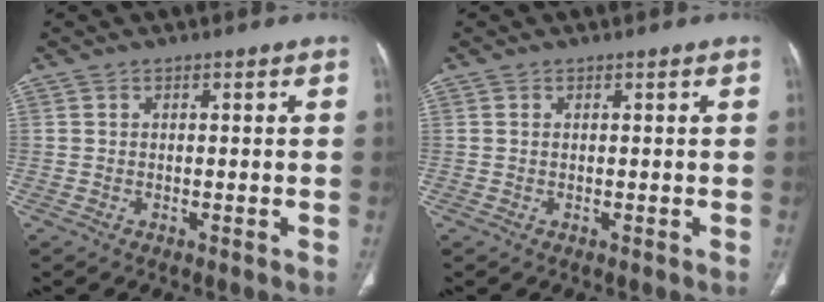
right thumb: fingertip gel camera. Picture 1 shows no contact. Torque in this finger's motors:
{"motor_torque": [0.12, 0.14, 0.10, -0.50, -0.03]}